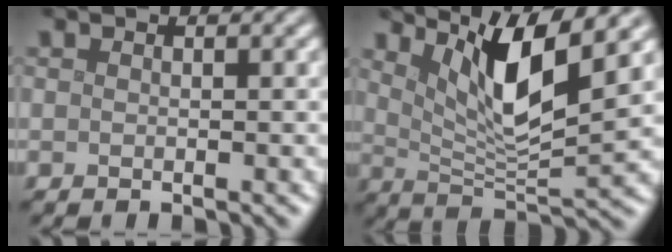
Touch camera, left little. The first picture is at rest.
{"total": 7.0, "force": [3.8, 1.5, 5.7], "torque": [-0.095, -0.007, 0.070]}